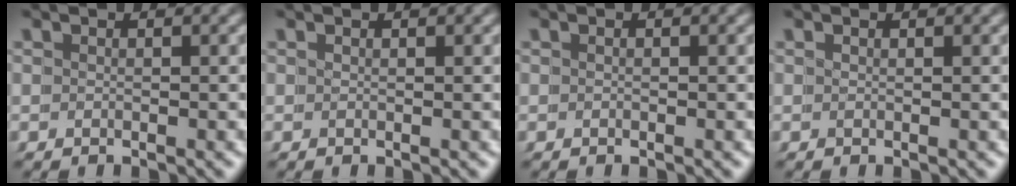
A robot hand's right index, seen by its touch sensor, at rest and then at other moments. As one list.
[{"total": 0.9, "force": [0.4, -0.1, -0.8], "torque": [0.009, 0.000, 0.005]}, {"total": 0.0}, {"total": 1.1, "force": [0.3, -0.4, -0.9], "torque": [0.009, -0.001, 0.005]}]